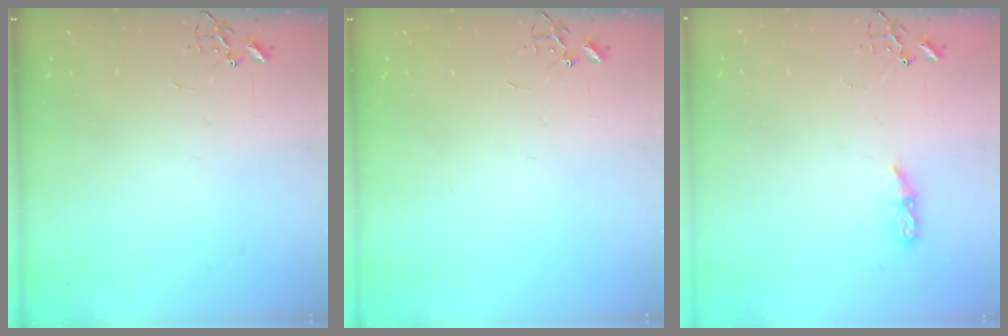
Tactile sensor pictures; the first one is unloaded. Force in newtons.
{"total": 0.0}
{"total": 5.0, "press": 4.9, "slide": 0.5}